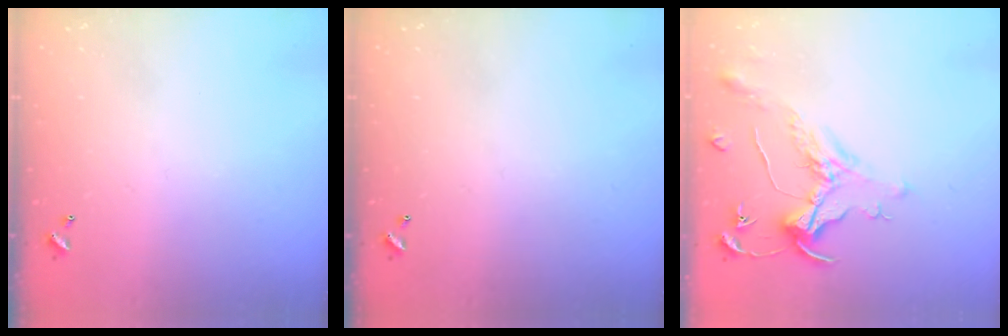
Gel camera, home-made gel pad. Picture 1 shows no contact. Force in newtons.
{"total": 0.0}
{"total": 1.6, "press": 1.4, "slide": 0.7}